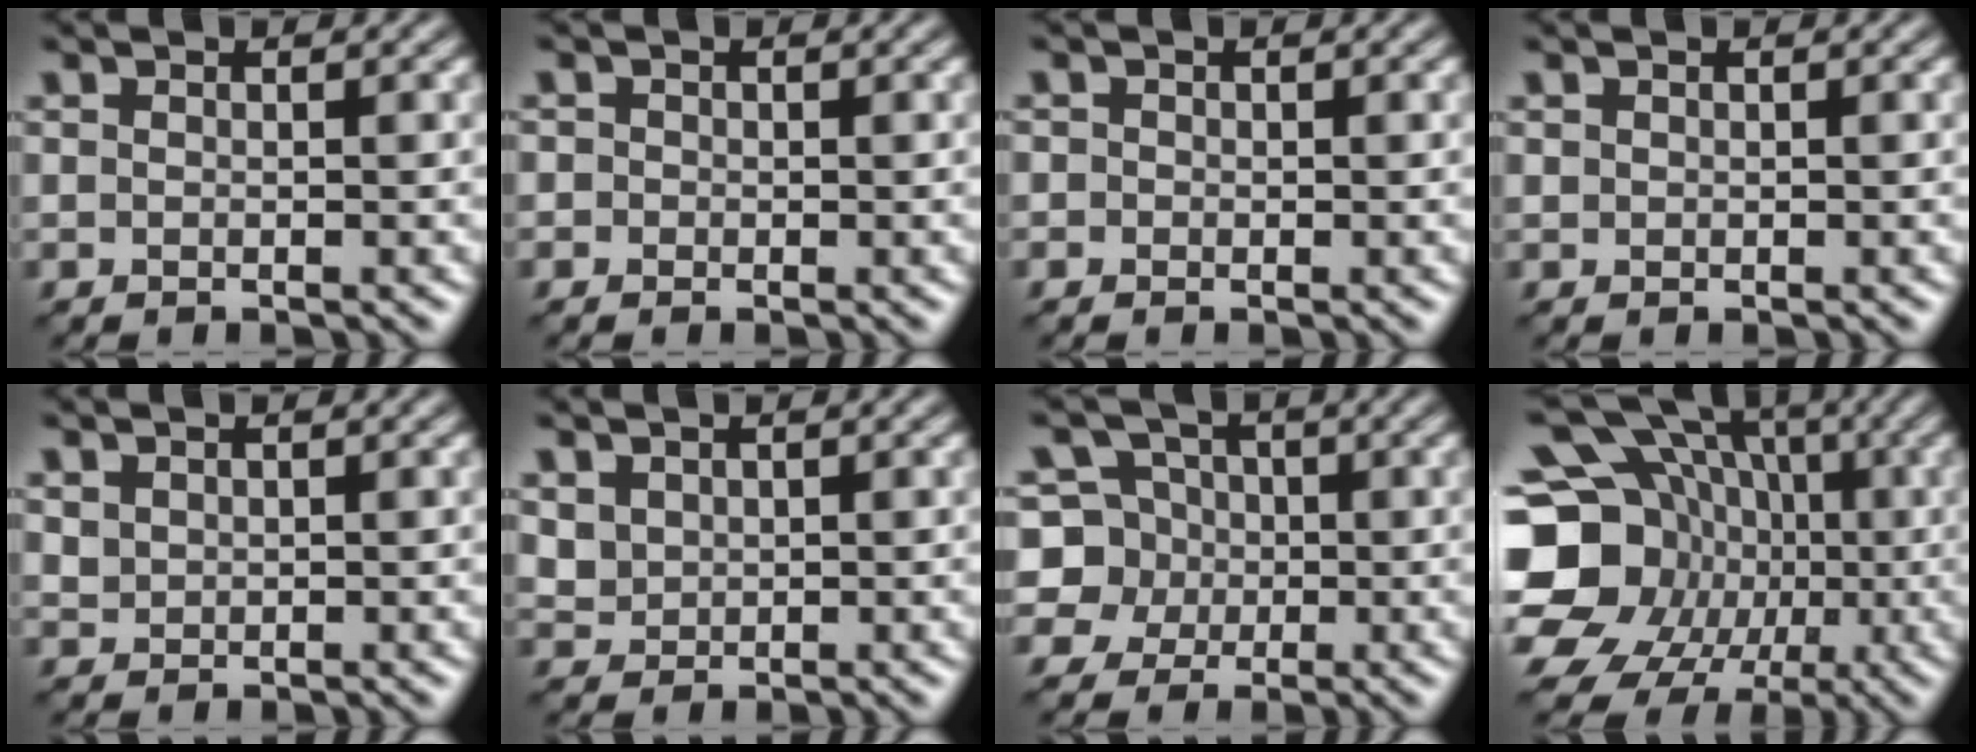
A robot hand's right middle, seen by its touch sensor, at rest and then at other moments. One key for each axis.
{"total": 0.8, "fx": 0.0, "fy": 0.8, "fz": 0.0, "tx": 0.020, "ty": 0.007, "tz": -0.005}
{"total": 0.5, "fx": -0.1, "fy": 0.5, "fz": -0.2, "tx": 0.016, "ty": 0.003, "tz": -0.004}
{"total": 0.0}
{"total": 1.2, "fx": 0.5, "fy": 1.0, "fz": 0.4, "tx": -0.018, "ty": 0.005, "tz": 0.025}
{"total": 2.6, "fx": 1.0, "fy": 2.1, "fz": 1.1, "tx": -0.045, "ty": 0.008, "tz": 0.041}
{"total": 5.8, "fx": 0.1, "fy": 5.6, "fz": 1.6, "tx": -0.022, "ty": 0.032, "tz": -0.014}
{"total": 21.5, "fx": -4.7, "fy": 19.0, "fz": 9.0, "tx": -0.185, "ty": -0.010, "tz": -0.106}